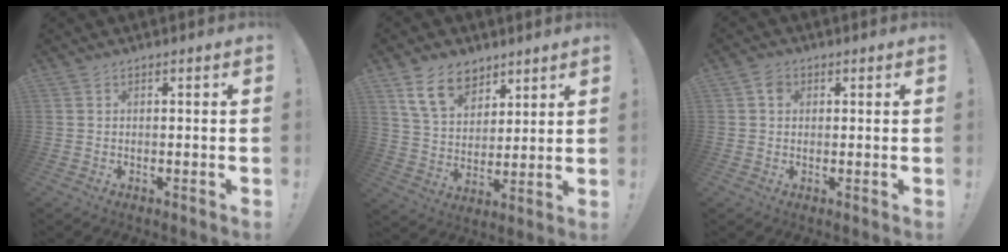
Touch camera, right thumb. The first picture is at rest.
{"total": 12.4, "force": [7.8, 8.1, 5.2], "torque": [-0.090, -0.037, 0.152]}
{"total": 2.9, "force": [0.8, 2.4, 1.5], "torque": [-0.026, 0.005, 0.014]}